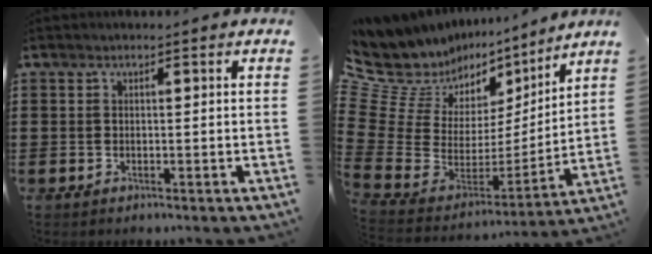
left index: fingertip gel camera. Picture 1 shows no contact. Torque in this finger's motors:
{"motor_torque": [0.62, 0.47, 0.31, 0.00]}